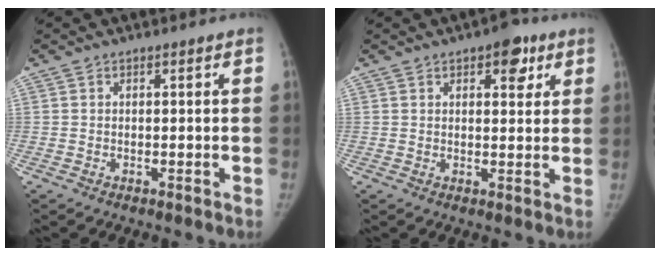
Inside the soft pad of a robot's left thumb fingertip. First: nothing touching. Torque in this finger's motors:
{"motor_torque": [0.80, 0.60, 0.78, -0.54, 0.17]}